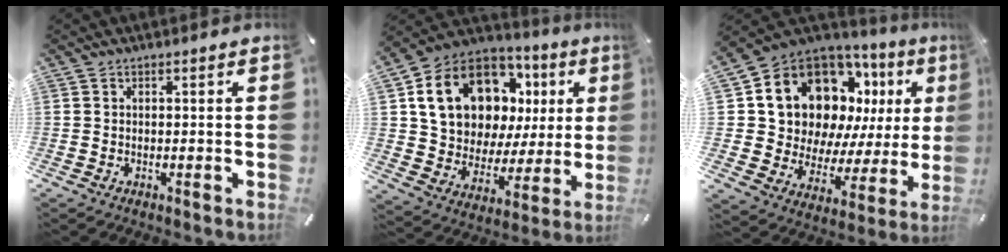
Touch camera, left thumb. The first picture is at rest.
{"total": 18.2, "force": [8.2, 13.1, 9.6], "torque": [-0.167, -0.046, 0.160]}
{"total": 16.5, "force": [9.2, 11.7, 7.2], "torque": [-0.122, -0.082, 0.179]}